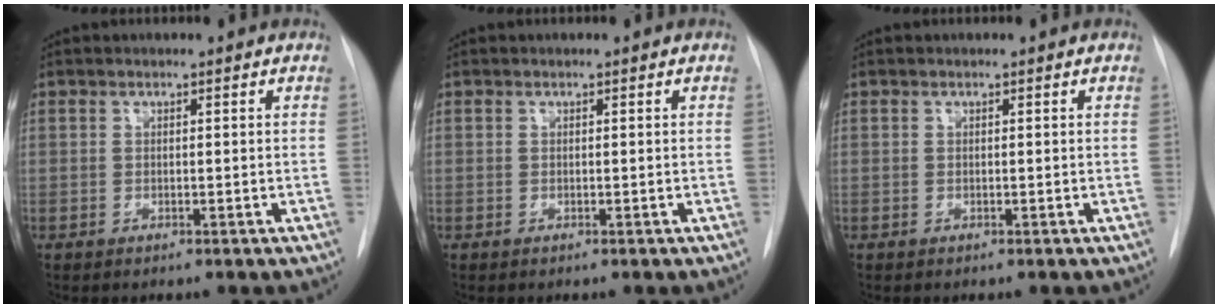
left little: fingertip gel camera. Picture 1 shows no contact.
{"total": 0.0}
{"total": 0.0}